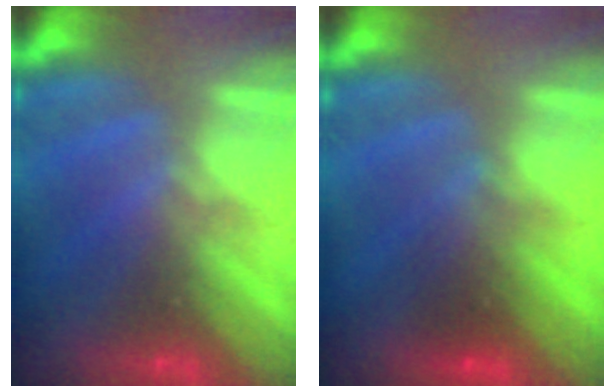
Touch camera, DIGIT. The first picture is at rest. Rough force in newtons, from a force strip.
{"total": 2.8}